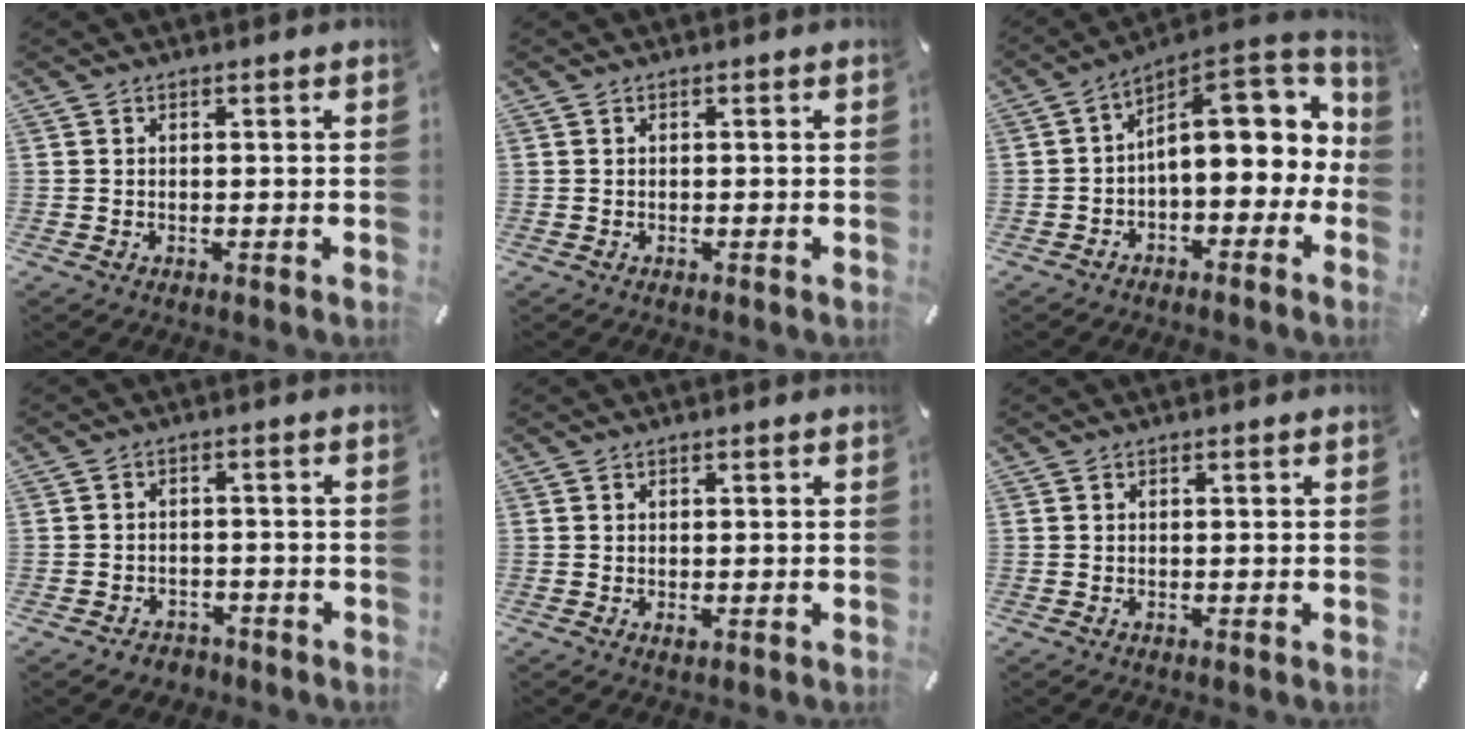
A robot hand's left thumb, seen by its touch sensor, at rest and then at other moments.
{"total": 0.0}
{"total": 14.0, "force": [3.3, 7.6, 11.2], "torque": [-0.137, -0.036, 0.052]}
{"total": 3.0, "force": [-2.2, 2.0, 0.5], "torque": [-0.008, 0.012, -0.044]}
{"total": 0.7, "force": [0.0, 0.2, 0.6], "torque": [-0.012, -0.002, 0.000]}
{"total": 0.0}